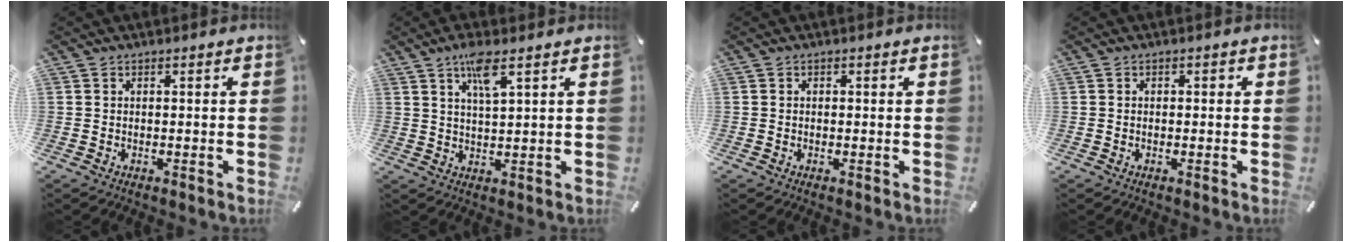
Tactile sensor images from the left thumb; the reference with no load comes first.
{"total": 6.5, "force": [3.7, 1.4, 5.2], "torque": [-0.103, -0.002, 0.062]}
{"total": 0.5, "force": [-0.1, 0.5, 0.3], "torque": [-0.005, 0.003, -0.003]}
{"total": 0.9, "force": [-0.3, 0.7, 0.3], "torque": [-0.006, 0.004, -0.009]}